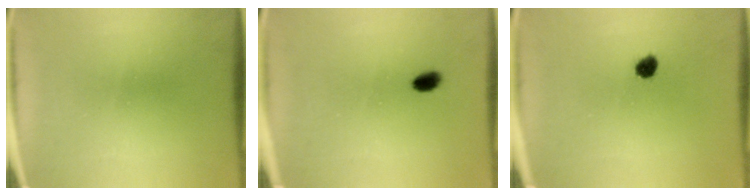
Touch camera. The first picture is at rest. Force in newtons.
{"total": 2.4}
{"total": 2.8}